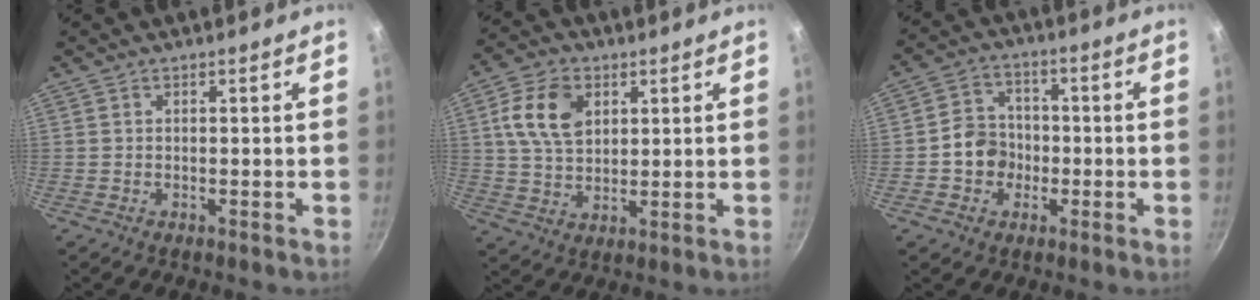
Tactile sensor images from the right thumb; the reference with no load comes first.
{"total": 10.4, "force": [3.3, 7.1, 6.9], "torque": [-0.113, 0.001, 0.059]}
{"total": 7.5, "force": [-1.6, 6.6, 3.1], "torque": [-0.020, 0.023, -0.039]}